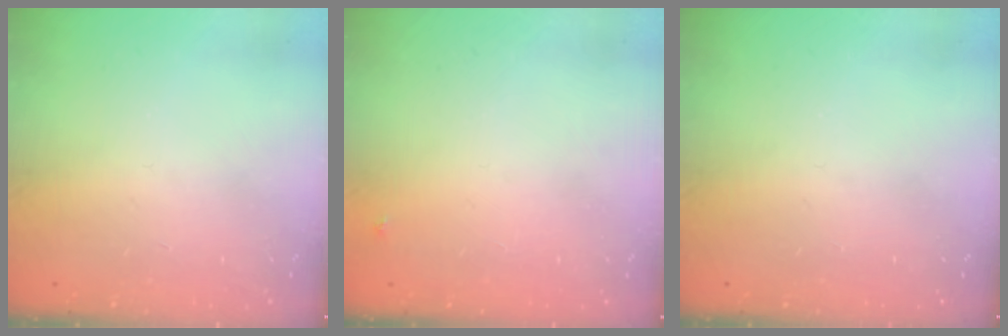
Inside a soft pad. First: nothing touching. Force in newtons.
{"total": 3.1, "press": 3.1, "slide": 0.3}
{"total": 0.0}